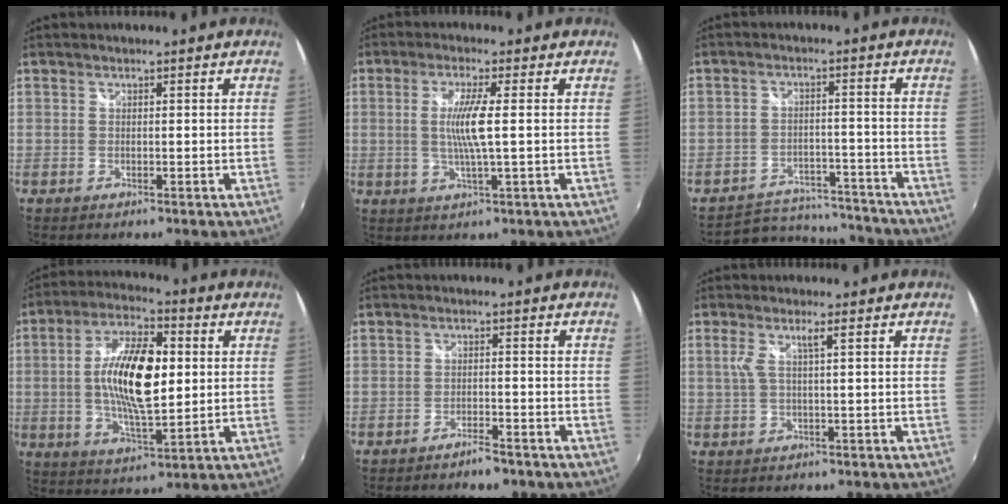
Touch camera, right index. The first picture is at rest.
{"total": 6.1, "force": [0.2, -0.3, 6.1], "torque": [-0.118, -0.007, 0.004]}
{"total": 11.8, "force": [-10.7, 4.9, 1.5], "torque": [-0.044, 0.033, -0.136]}
{"total": 15.4, "force": [1.1, 5.9, 14.2], "torque": [-0.266, 0.007, 0.016]}
{"total": 3.3, "force": [-2.9, 0.8, 1.4], "torque": [-0.038, -0.003, -0.046]}
{"total": 3.0, "force": [0.7, -0.3, 2.9], "torque": [-0.058, 0.001, 0.017]}